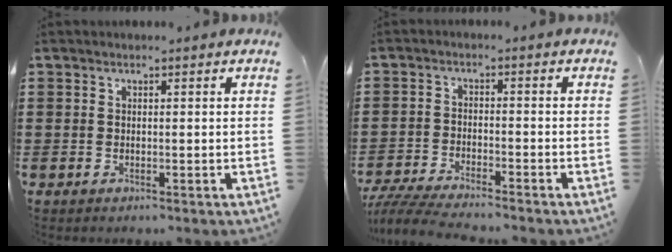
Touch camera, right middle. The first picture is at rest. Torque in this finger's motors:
{"motor_torque": [1.66, -0.47, 0.25, 0.06]}